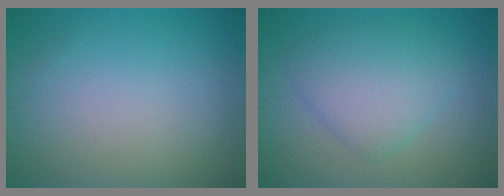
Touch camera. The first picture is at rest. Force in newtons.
{"total": 4.5, "press": 4.5, "slide": 0.3}